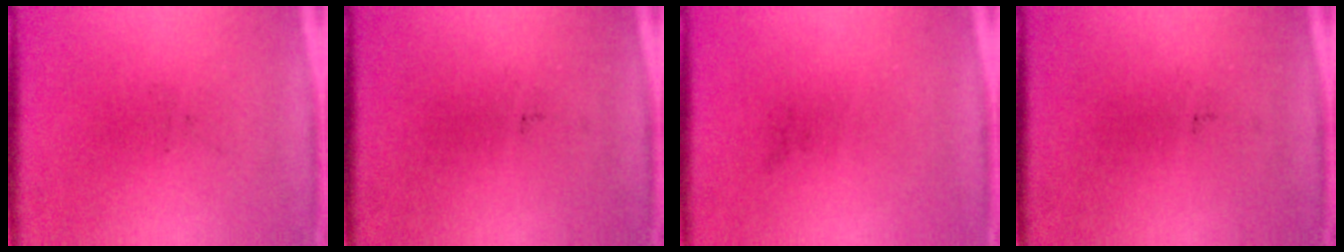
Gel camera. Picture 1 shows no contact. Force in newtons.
{"total": 0.0}
{"total": 0.0}
{"total": 0.0}